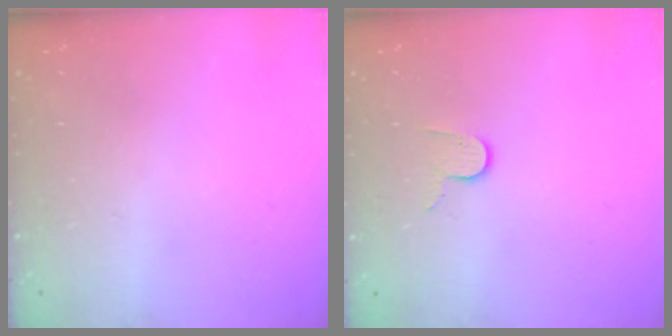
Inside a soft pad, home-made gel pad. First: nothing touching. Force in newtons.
{"total": 6.0, "press": 6.0, "slide": 0.2}